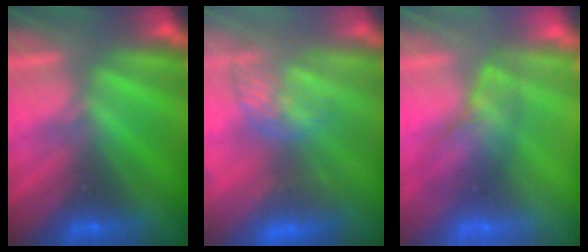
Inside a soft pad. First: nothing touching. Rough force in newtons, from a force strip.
{"total": 3.7}
{"total": 2.5}